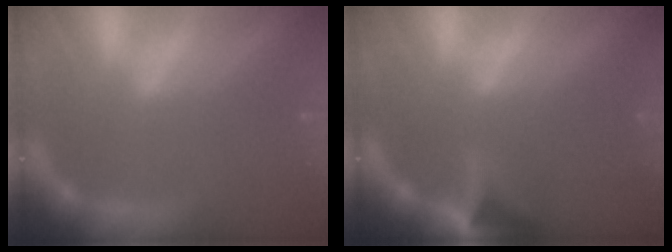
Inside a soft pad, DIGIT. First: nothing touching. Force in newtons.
{"total": 4.5}